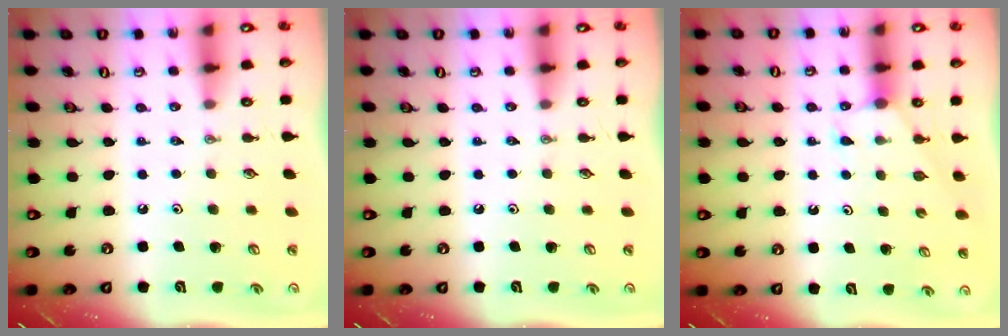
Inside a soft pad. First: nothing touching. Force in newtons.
{"total": 0.0}
{"total": 2.9, "press": 2.9, "slide": 0.3}